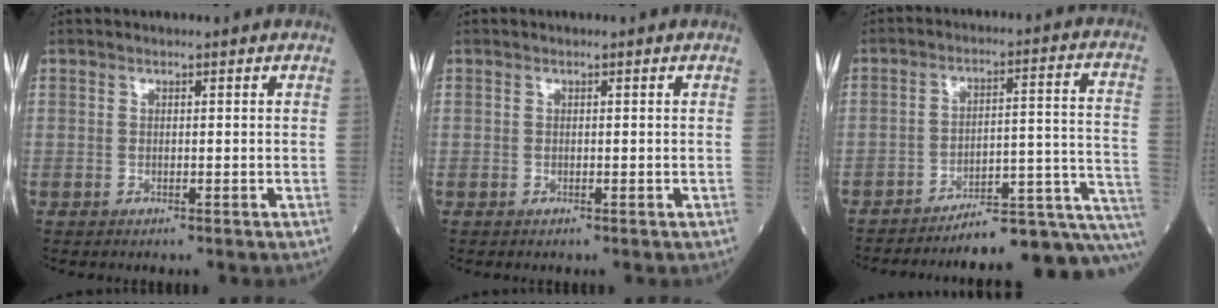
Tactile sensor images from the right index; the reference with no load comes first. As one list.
[{"total": 0.0}, {"total": 15.0, "force": [-13.1, 0.9, 7.3], "torque": [-0.038, 0.049, -0.176]}]